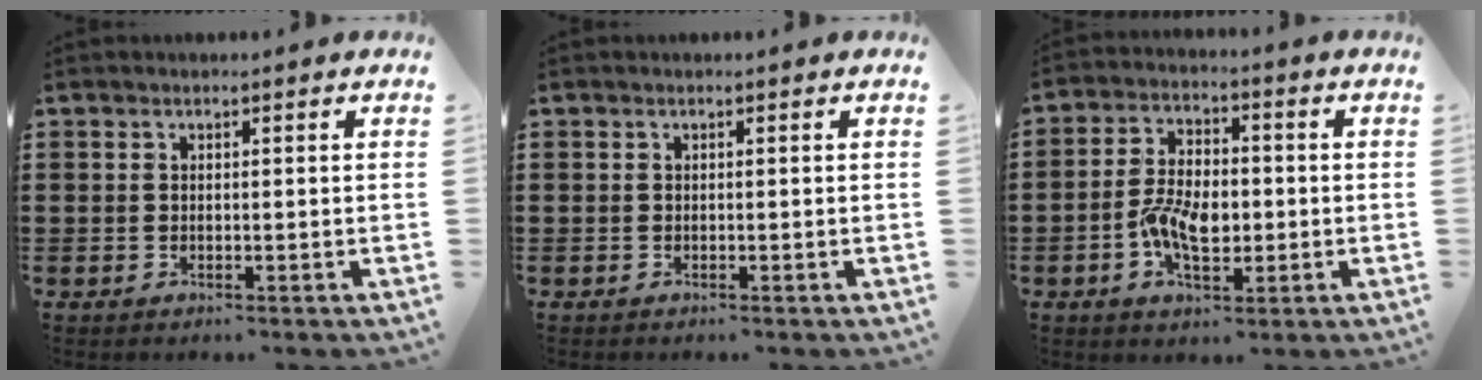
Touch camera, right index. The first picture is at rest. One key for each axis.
{"total": 0.0}
{"total": 7.3, "fx": -1.9, "fy": 4.1, "fz": 5.8, "tx": -0.119, "ty": 0.001, "tz": -0.040}